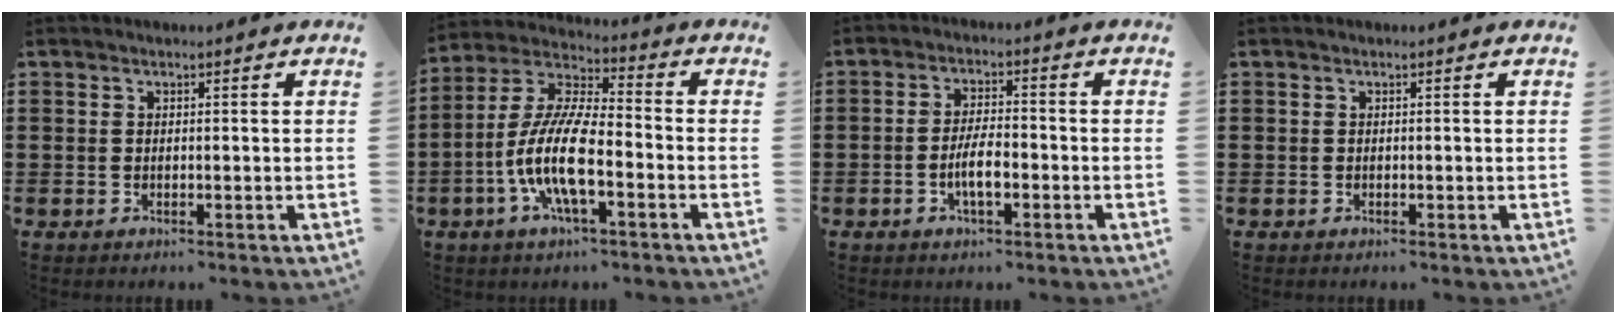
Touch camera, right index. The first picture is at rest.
{"total": 10.8, "force": [-4.0, 2.5, 9.7], "torque": [-0.232, -0.018, -0.083]}
{"total": 5.0, "force": [-1.7, 1.5, 4.4], "torque": [-0.095, -0.001, -0.036]}
{"total": 0.0}